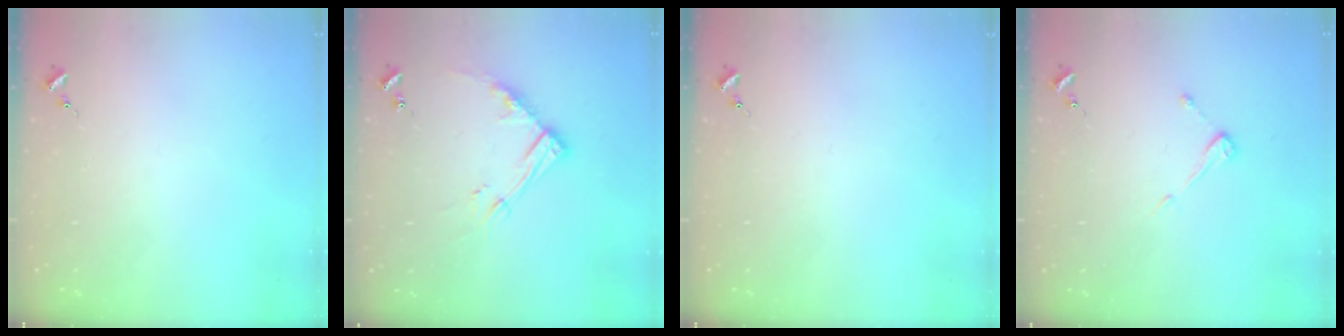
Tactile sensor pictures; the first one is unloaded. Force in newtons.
{"total": 13.1, "press": 13.0, "slide": 1.3}
{"total": 0.0}
{"total": 4.2, "press": 4.2, "slide": 0.3}